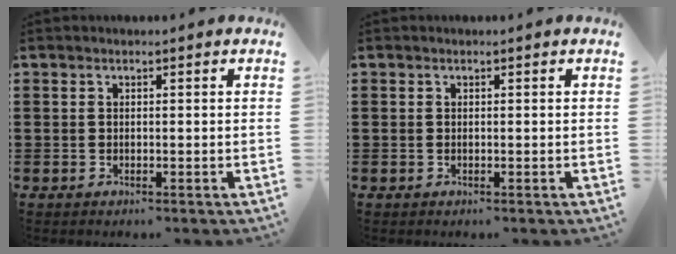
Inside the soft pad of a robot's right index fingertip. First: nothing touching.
{"total": 0.0}